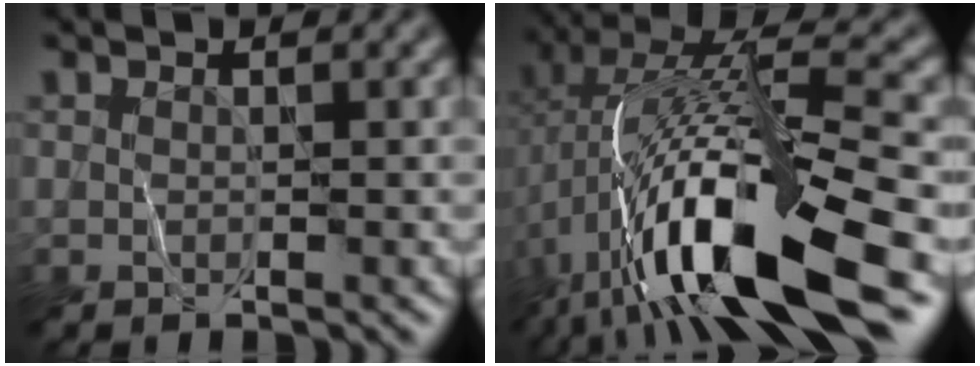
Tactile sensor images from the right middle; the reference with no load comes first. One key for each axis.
{"total": 15.8, "fx": -3.9, "fy": 5.7, "fz": 14.2, "tx": -0.261, "ty": 0.004, "tz": -0.064}